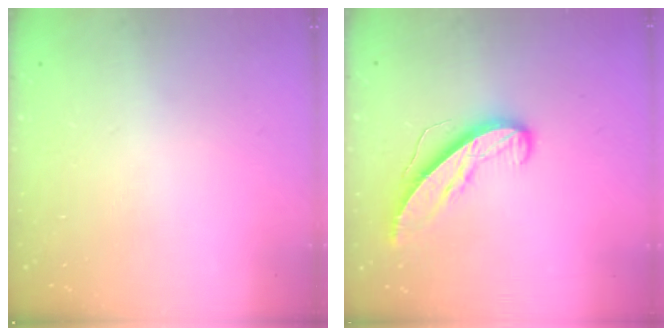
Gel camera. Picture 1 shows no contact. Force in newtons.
{"total": 8.7, "press": 8.7, "slide": 0.5}